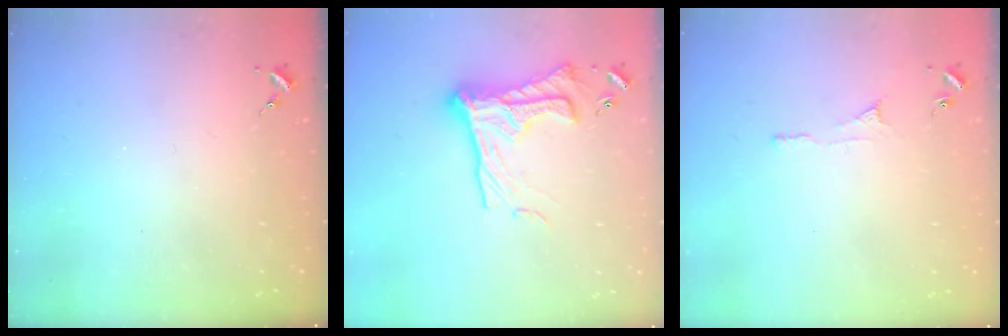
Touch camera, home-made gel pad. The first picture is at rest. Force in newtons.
{"total": 18.2, "press": 18.1, "slide": 1.5}
{"total": 3.9, "press": 3.9, "slide": 0.4}